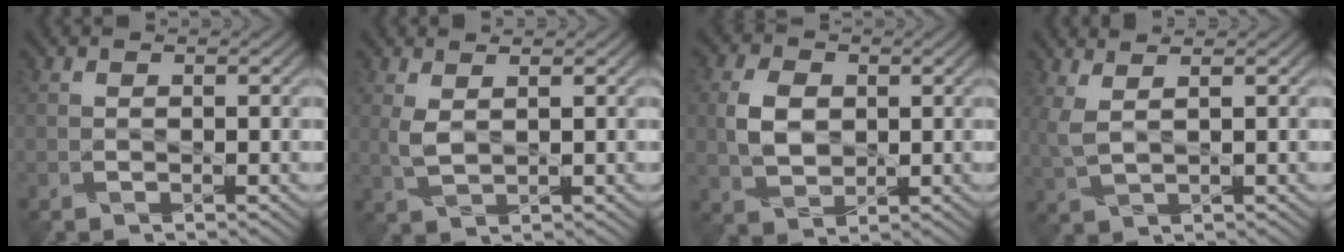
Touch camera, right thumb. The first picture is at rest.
{"total": 2.2, "force": [1.1, 0.7, 1.8], "torque": [-0.052, 0.002, 0.024]}
{"total": 5.1, "force": [0.6, 3.8, 3.4], "torque": [-0.081, 0.005, 0.010]}
{"total": 3.2, "force": [1.7, 0.9, 2.5], "torque": [-0.079, 0.007, 0.038]}